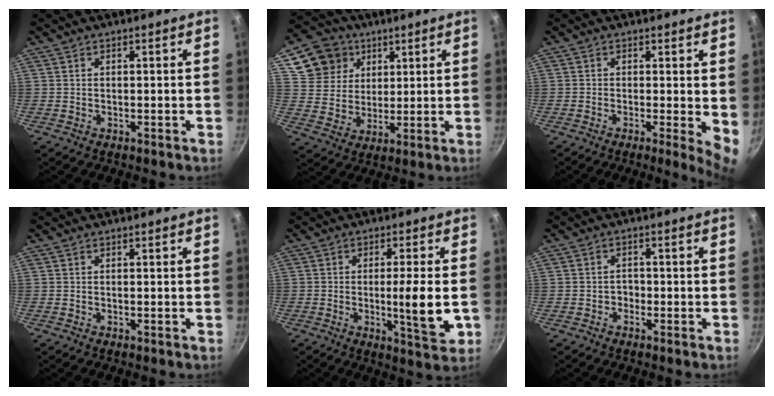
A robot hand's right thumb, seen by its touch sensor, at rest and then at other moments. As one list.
[{"total": 12.0, "force": [5.5, 10.0, 3.6], "torque": [-0.042, -0.012, 0.100]}, {"total": 5.1, "force": [-0.1, 1.4, 4.9], "torque": [-0.059, -0.011, -0.003]}, {"total": 0.0}, {"total": 8.6, "force": [-1.0, 1.4, 8.4], "torque": [-0.133, -0.006, -0.016]}, {"total": 1.8, "force": [-0.9, 1.4, 0.6], "torque": [0.003, 0.010, -0.017]}]